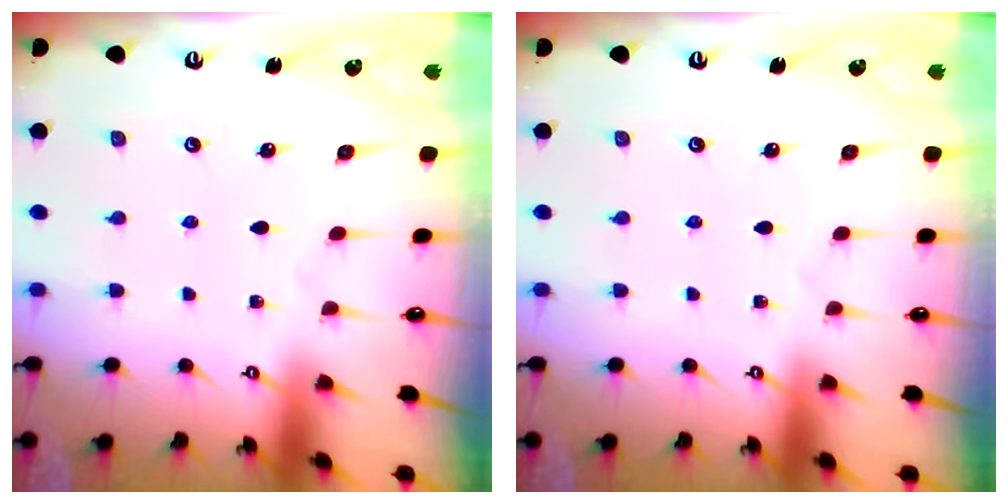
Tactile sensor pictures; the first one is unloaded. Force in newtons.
{"total": 0.0}